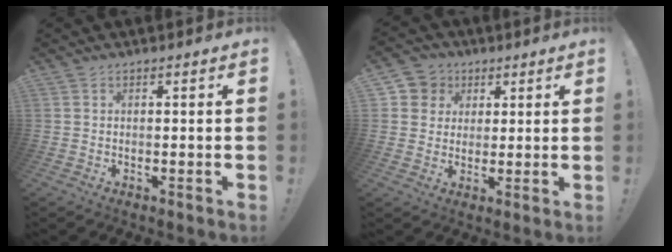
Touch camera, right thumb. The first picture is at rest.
{"total": 7.1, "force": [2.1, 6.7, 1.4], "torque": [-0.013, -0.013, 0.044]}